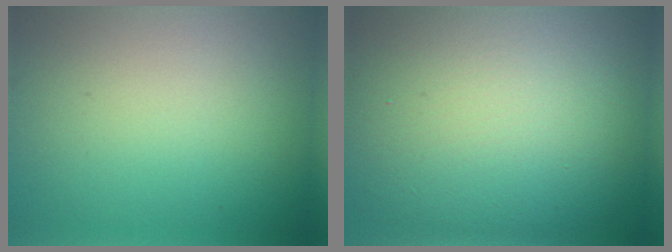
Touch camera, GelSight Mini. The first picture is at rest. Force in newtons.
{"total": 16.3, "press": 16.2, "slide": 1.1}